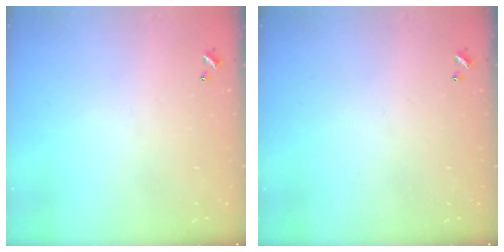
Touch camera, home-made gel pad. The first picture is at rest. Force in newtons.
{"total": 0.0}